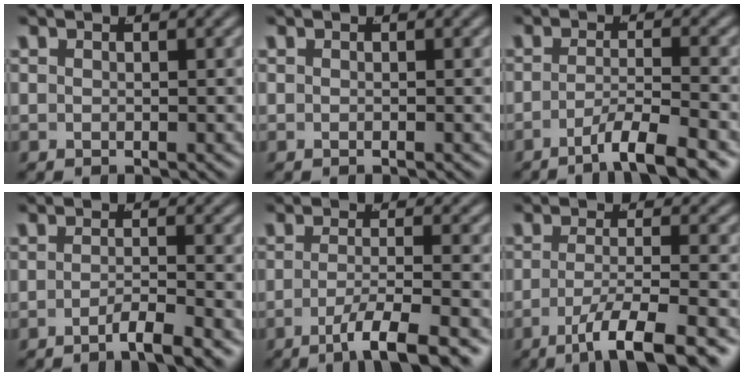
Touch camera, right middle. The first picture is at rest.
{"total": 0.0}
{"total": 5.2, "force": [-3.6, 0.5, 3.7], "torque": [-0.063, -0.018, -0.049]}
{"total": 3.1, "force": [-2.5, 0.0, 1.9], "torque": [-0.026, -0.005, -0.044]}
{"total": 6.2, "force": [-4.1, 0.8, 4.6], "torque": [-0.080, -0.023, -0.052]}
{"total": 7.5, "force": [-4.8, 1.4, 5.7], "torque": [-0.096, -0.028, -0.057]}